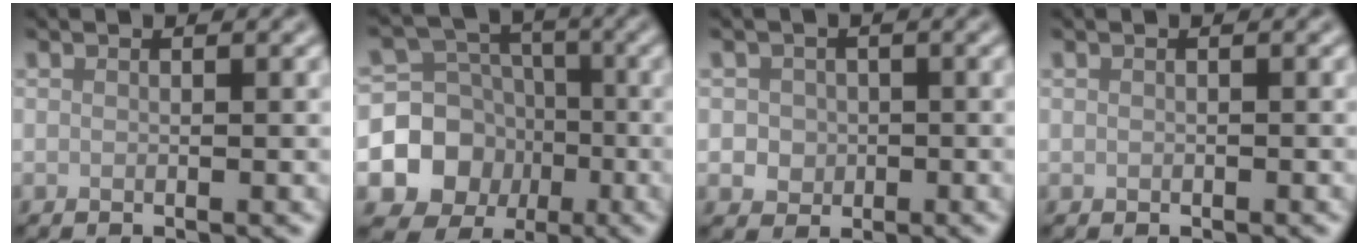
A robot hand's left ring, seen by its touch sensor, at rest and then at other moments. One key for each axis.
{"total": 7.4, "fx": -2.4, "fy": 6.7, "fz": 2.3, "tx": -0.037, "ty": -0.009, "tz": -0.050}
{"total": 2.3, "fx": 0.0, "fy": 2.2, "fz": 0.8, "tx": 0.003, "ty": 0.001, "tz": -0.008}
{"total": 0.0}